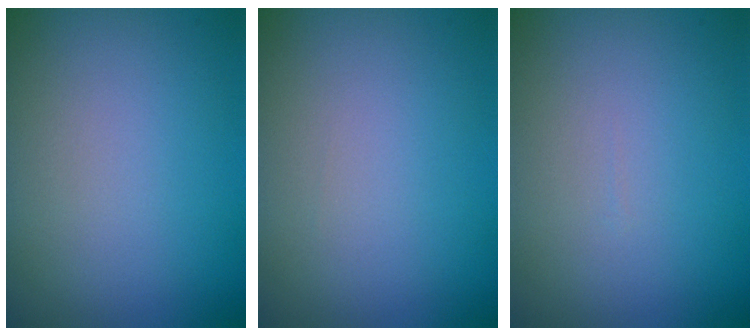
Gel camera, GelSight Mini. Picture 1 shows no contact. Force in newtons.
{"total": 0.0}
{"total": 0.0}